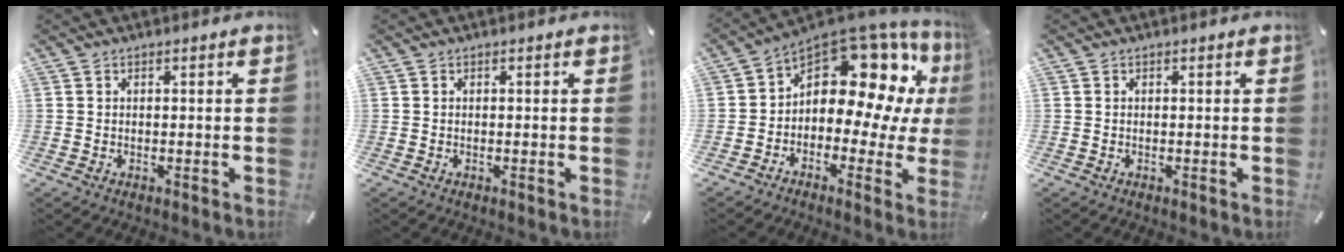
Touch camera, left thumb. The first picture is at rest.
{"total": 0.0}
{"total": 14.5, "force": [6.4, 8.8, 9.6], "torque": [-0.143, -0.062, 0.100]}
{"total": 0.0}